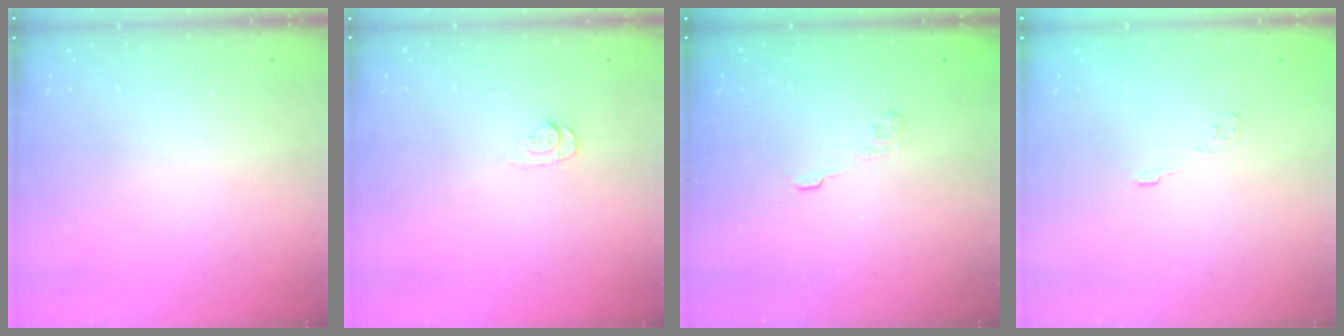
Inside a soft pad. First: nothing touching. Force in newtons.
{"total": 6.1, "press": 6.1, "slide": 0.7}
{"total": 2.9, "press": 2.5, "slide": 1.4}
{"total": 6.9, "press": 6.8, "slide": 1.2}